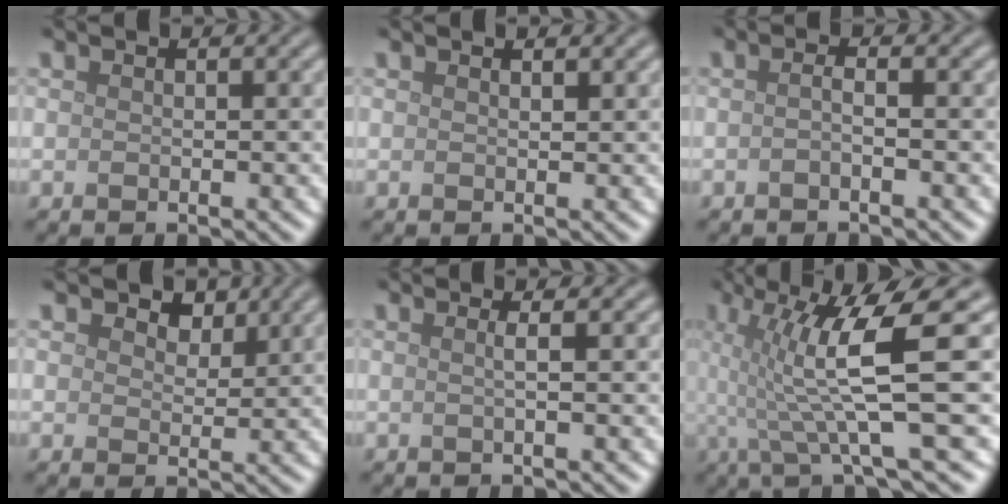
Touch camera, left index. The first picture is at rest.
{"total": 0.7, "force": [0.6, 0.1, 0.3], "torque": [-0.003, 0.000, 0.012]}
{"total": 1.2, "force": [-0.3, 0.3, 1.1], "torque": [-0.017, -0.002, -0.010]}
{"total": 2.6, "force": [1.8, 1.5, 1.2], "torque": [-0.021, -0.003, 0.020]}
{"total": 1.6, "force": [0.2, 0.6, 1.5], "torque": [-0.017, 0.001, -0.013]}
{"total": 8.3, "force": [0.7, 1.2, 8.1], "torque": [-0.137, 0.002, 0.011]}